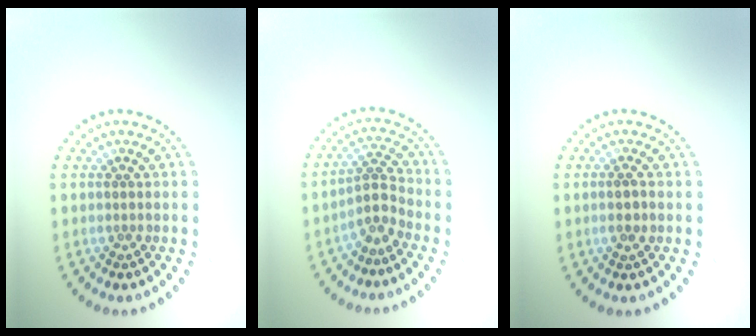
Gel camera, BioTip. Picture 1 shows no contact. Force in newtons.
{"total": 2.5, "press": 1.8, "slide": 1.8}
{"total": 1.0, "press": 0.9, "slide": 0.4}